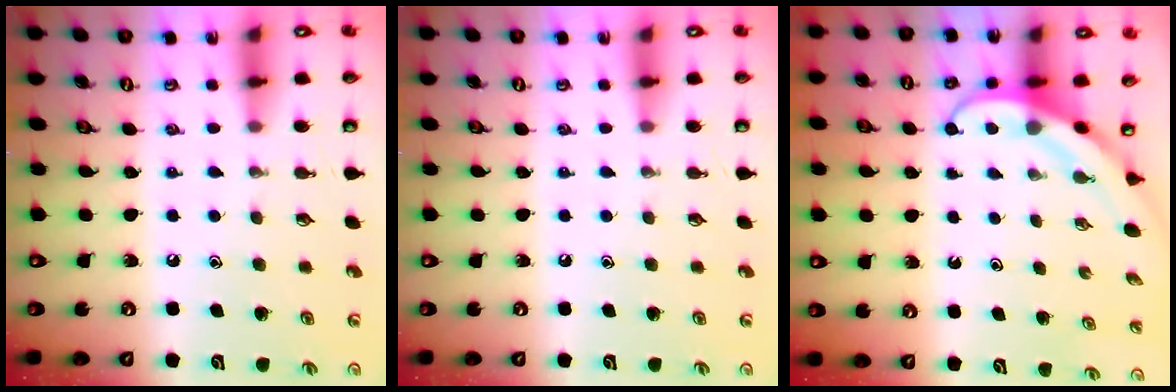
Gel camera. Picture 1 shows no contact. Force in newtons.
{"total": 0.0}
{"total": 4.0, "press": 3.9, "slide": 0.3}